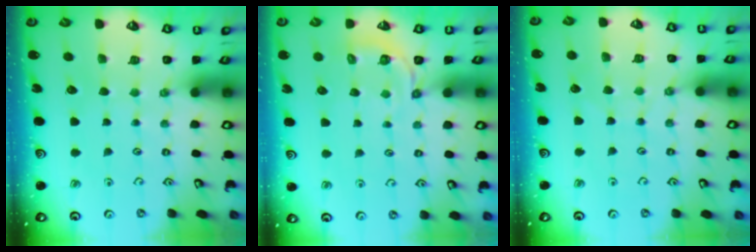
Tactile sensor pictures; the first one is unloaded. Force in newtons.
{"total": 4.5, "press": 4.1, "slide": 1.8}
{"total": 4.1, "press": 4.1, "slide": 0.4}